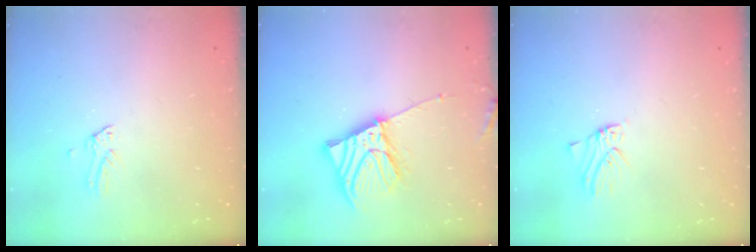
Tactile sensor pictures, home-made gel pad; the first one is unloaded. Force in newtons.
{"total": 12.3, "press": 12.1, "slide": 2.2}
{"total": 1.7, "press": 1.7, "slide": 0.2}